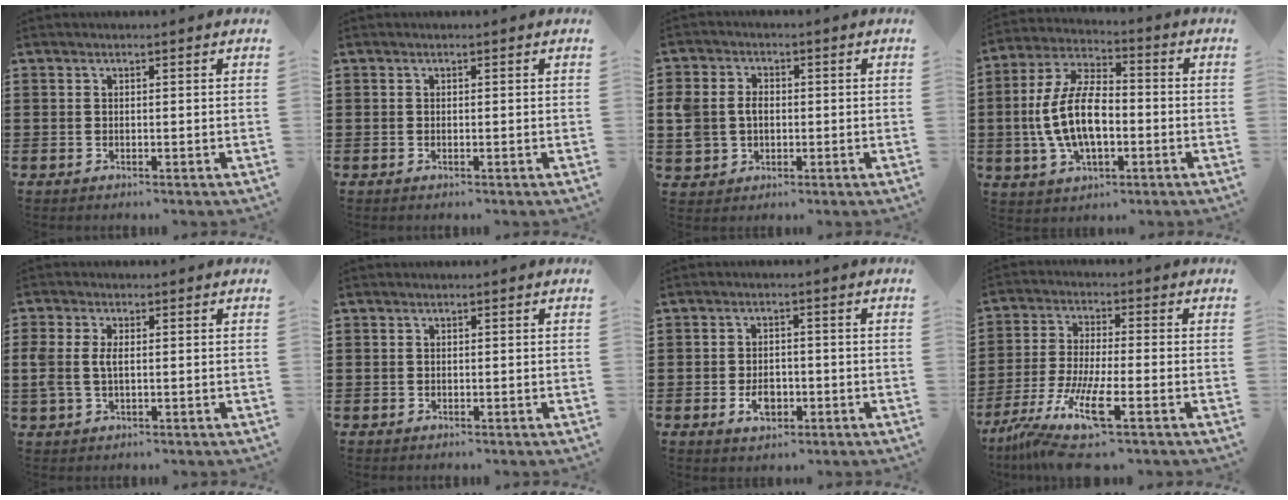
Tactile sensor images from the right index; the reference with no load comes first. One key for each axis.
{"total": 0.0}
{"total": 4.7, "fx": -0.1, "fy": 4.1, "fz": 2.4, "tx": -0.072, "ty": 0.010, "tz": -0.008}
{"total": 11.1, "fx": -1.7, "fy": 5.4, "fz": 9.6, "tx": -0.221, "ty": -0.003, "tz": -0.039}
{"total": 3.4, "fx": 0.1, "fy": 2.0, "fz": 2.8, "tx": -0.072, "ty": 0.001, "tz": -0.005}
{"total": 0.5, "fx": -0.1, "fy": 0.5, "fz": 0.0, "tx": -0.002, "ty": 0.004, "tz": -0.002}
{"total": 3.5, "fx": -1.1, "fy": 2.2, "fz": 2.5, "tx": -0.038, "ty": 0.001, "tz": -0.021}
{"total": 10.4, "fx": -6.4, "fy": 1.9, "fz": 8.0, "tx": -0.185, "ty": -0.017, "tz": -0.128}